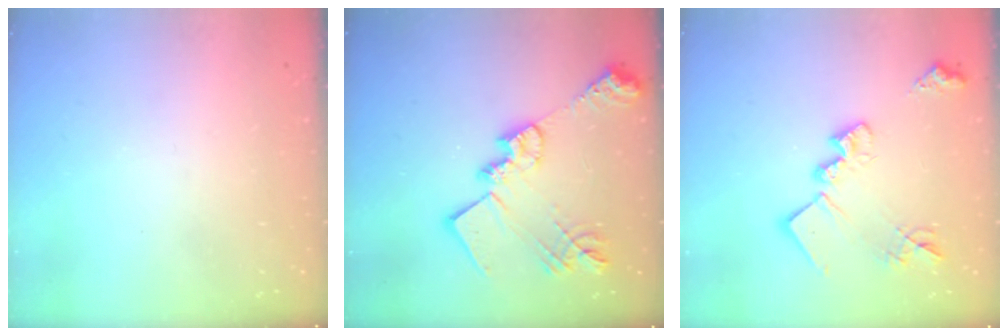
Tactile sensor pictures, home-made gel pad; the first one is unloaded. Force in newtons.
{"total": 22.5, "press": 22.4, "slide": 1.8}
{"total": 18.6, "press": 18.6, "slide": 1.1}